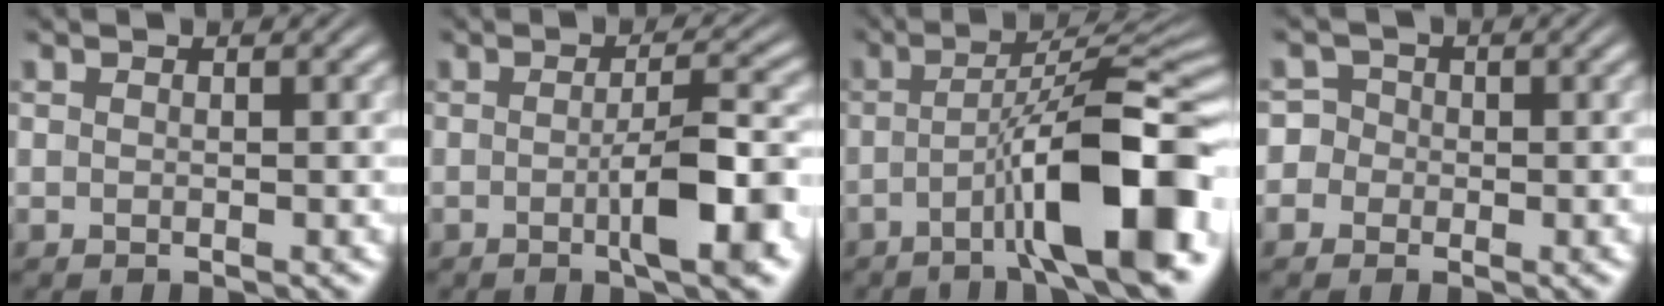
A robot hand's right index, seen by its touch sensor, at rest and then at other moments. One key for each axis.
{"total": 5.0, "fx": -1.6, "fy": 0.8, "fz": 4.7, "tx": -0.067, "ty": 0.004, "tz": -0.033}
{"total": 10.1, "fx": -3.1, "fy": 2.4, "fz": 9.4, "tx": -0.140, "ty": -0.001, "tz": -0.045}
{"total": 5.8, "fx": -1.0, "fy": 5.5, "fz": 1.3, "tx": -0.047, "ty": -0.014, "tz": -0.027}